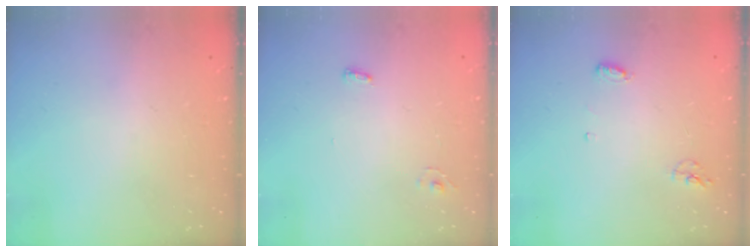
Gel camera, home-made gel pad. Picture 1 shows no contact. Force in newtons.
{"total": 4.1, "press": 3.5, "slide": 2.2}
{"total": 5.4, "press": 5.3, "slide": 1.1}